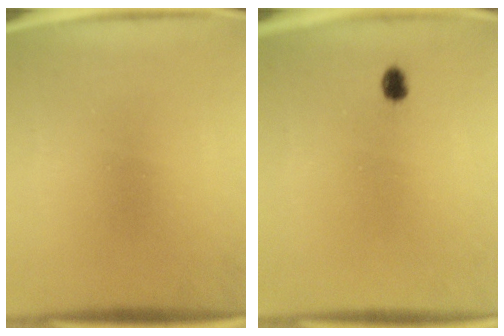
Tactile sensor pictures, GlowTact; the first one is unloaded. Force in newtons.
{"total": 1.9}